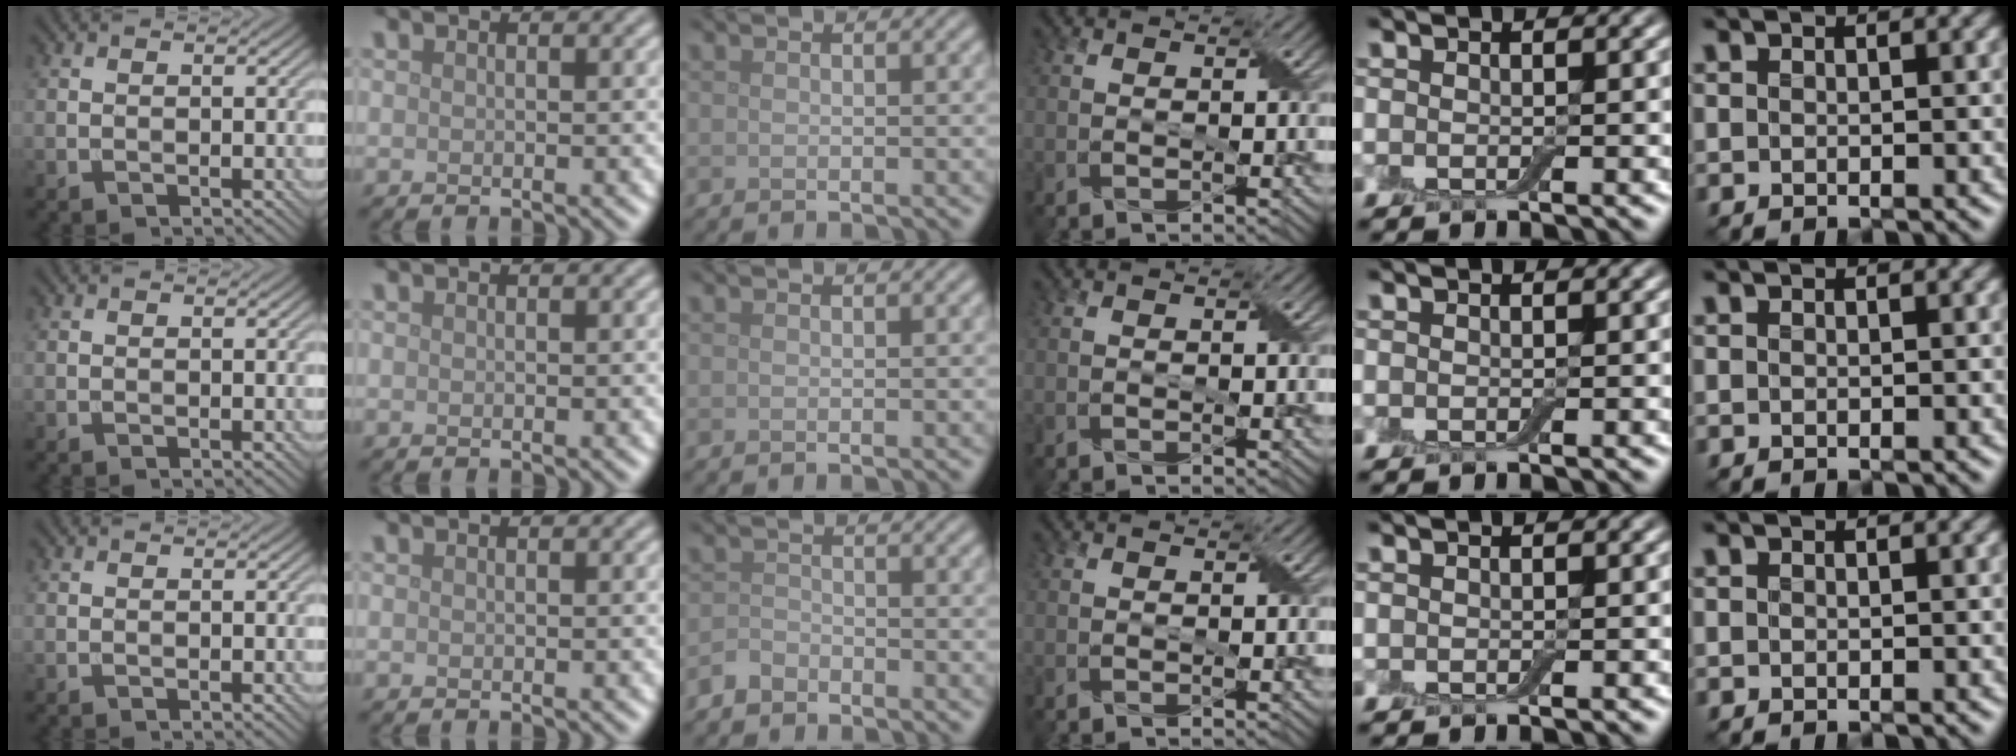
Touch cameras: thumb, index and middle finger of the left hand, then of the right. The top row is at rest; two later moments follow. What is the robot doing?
{"motion": "fold", "object": "aluminum foil"}